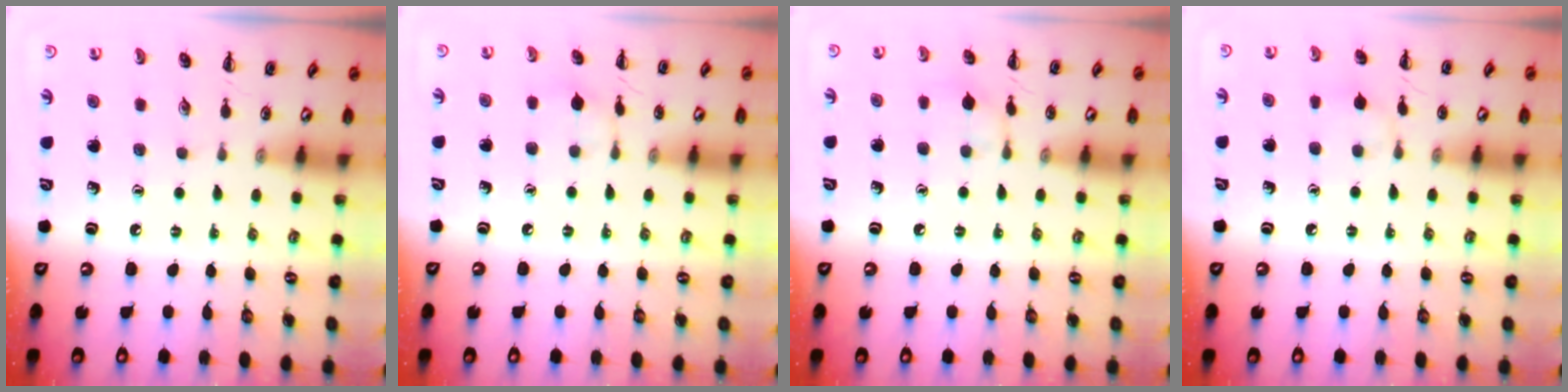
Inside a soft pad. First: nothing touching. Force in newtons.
{"total": 6.5, "press": 6.2, "slide": 1.9}
{"total": 6.3, "press": 5.9, "slide": 2.2}
{"total": 6.3, "press": 6.0, "slide": 1.8}